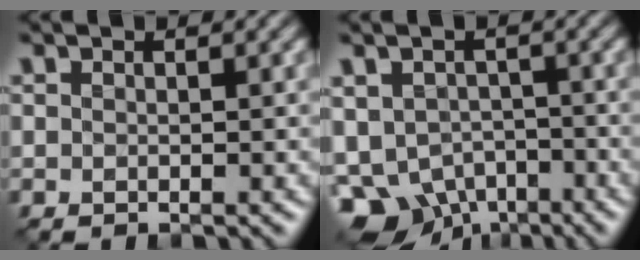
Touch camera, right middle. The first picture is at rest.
{"total": 6.6, "force": [-3.2, 4.9, 3.1], "torque": [-0.061, -0.018, -0.062]}